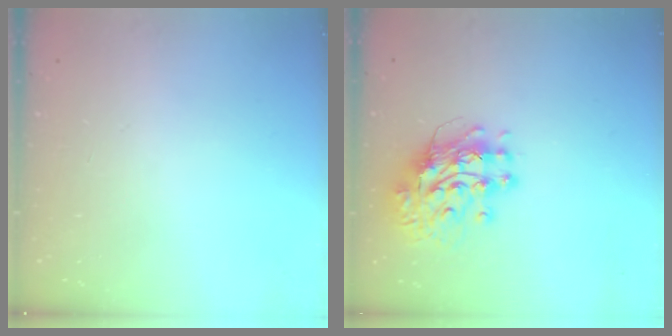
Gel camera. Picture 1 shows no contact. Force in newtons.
{"total": 12.0, "press": 11.9, "slide": 1.7}